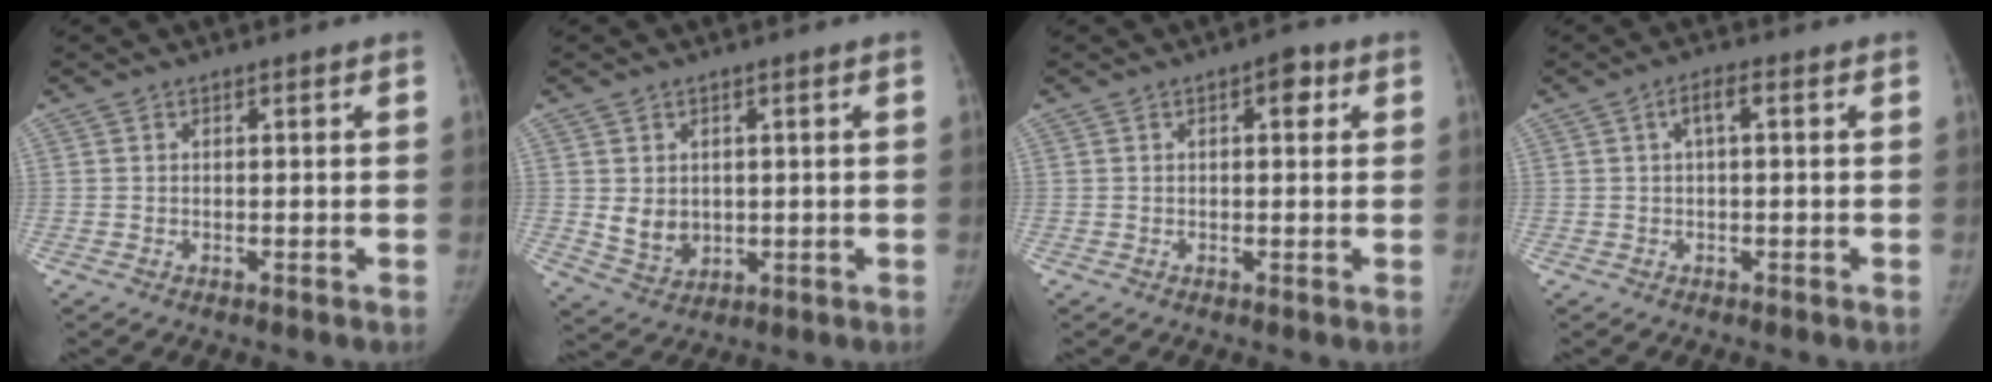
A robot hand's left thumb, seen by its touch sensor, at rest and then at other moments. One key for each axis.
{"total": 5.6, "fx": 0.6, "fy": 4.7, "fz": 3.0, "tx": -0.030, "ty": -0.013, "tz": 0.028}
{"total": 3.1, "fx": 1.1, "fy": 1.6, "fz": 2.4, "tx": -0.019, "ty": 0.002, "tz": 0.009}
{"total": 2.8, "fx": 0.6, "fy": 0.9, "fz": 2.5, "tx": -0.047, "ty": 0.011, "tz": 0.007}